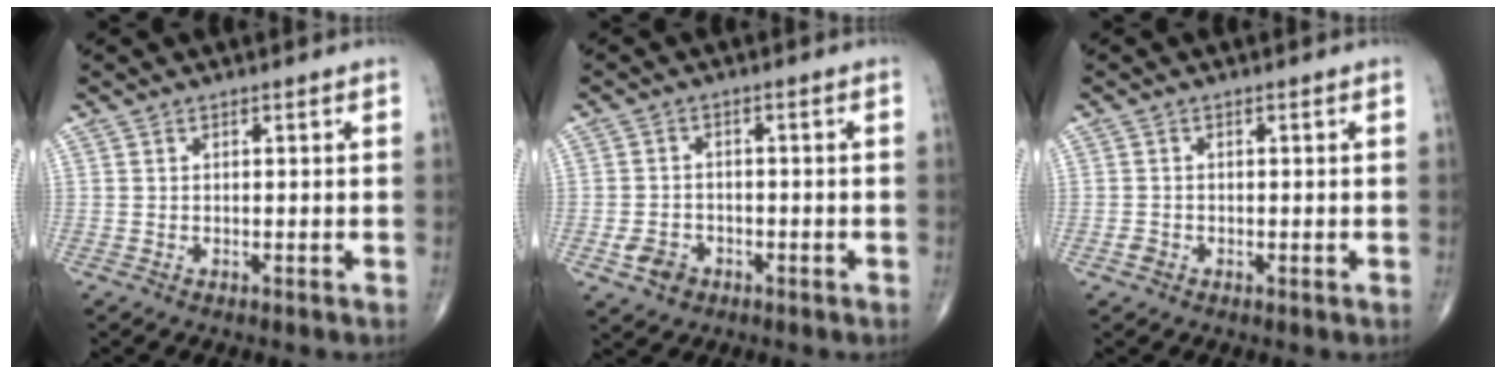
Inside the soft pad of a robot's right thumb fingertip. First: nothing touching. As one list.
[{"total": 4.5, "force": [-2.0, 3.5, 2.0], "torque": [-0.030, 0.011, -0.029]}, {"total": 1.3, "force": [-0.5, 1.0, 0.5], "torque": [-0.010, 0.003, -0.011]}]